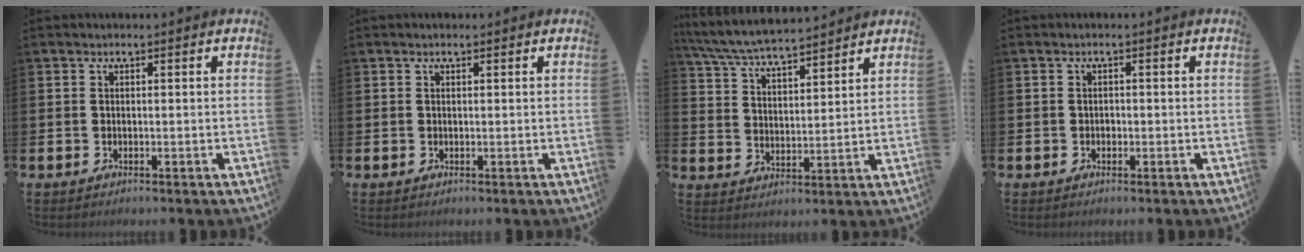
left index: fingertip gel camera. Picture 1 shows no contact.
{"total": 0.0}
{"total": 6.5, "force": [6.3, 0.5, 1.4], "torque": [-0.054, -0.035, 0.114]}
{"total": 0.7, "force": [-0.2, 0.7, 0.2], "torque": [0.000, 0.002, -0.006]}